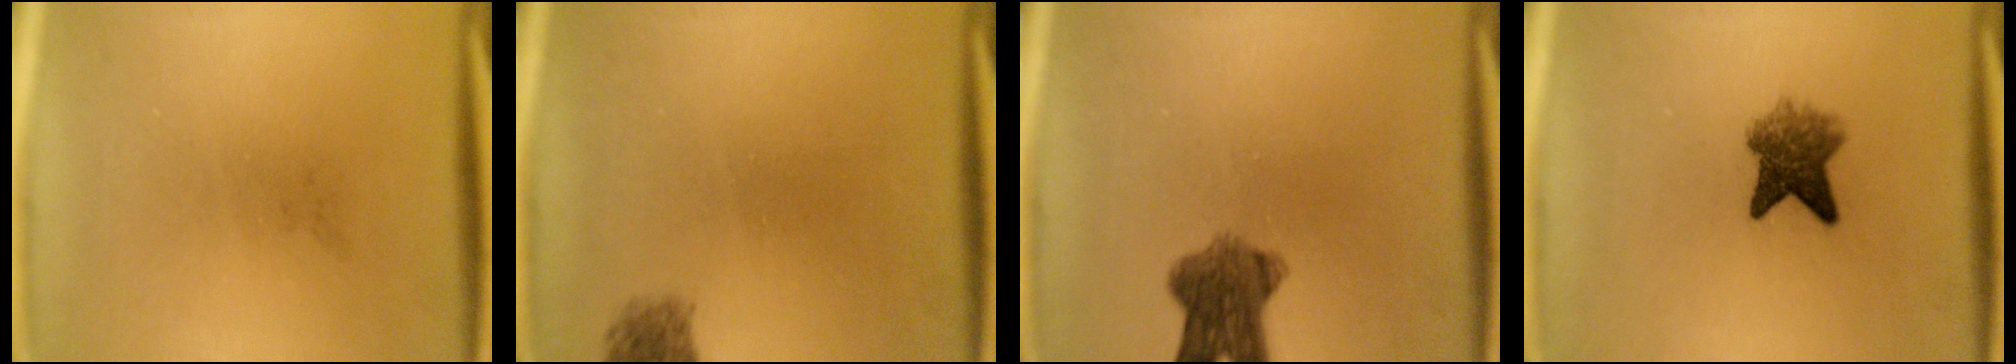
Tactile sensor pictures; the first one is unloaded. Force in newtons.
{"total": 1.8}
{"total": 7.2}
{"total": 5.5}